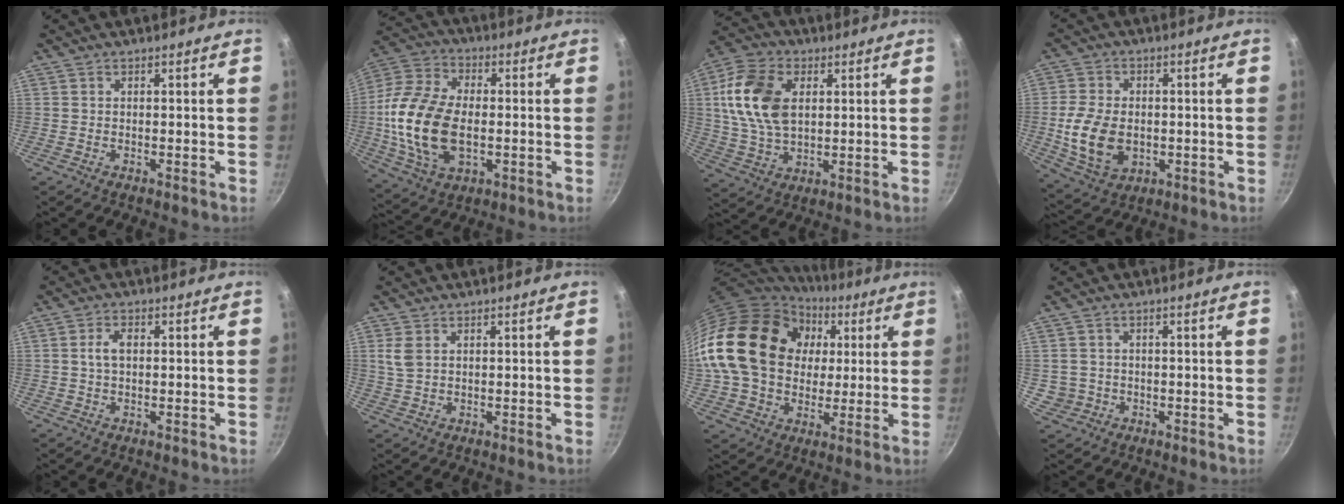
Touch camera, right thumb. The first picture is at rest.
{"total": 19.1, "force": [-1.5, 11.6, 15.1], "torque": [-0.292, 0.014, -0.032]}
{"total": 15.0, "force": [3.1, 9.6, 11.0], "torque": [-0.201, 0.000, 0.056]}
{"total": 11.7, "force": [-1.2, 8.1, 8.3], "torque": [-0.152, -0.004, -0.011]}
{"total": 3.3, "force": [0.4, 2.0, 2.6], "torque": [-0.044, 0.009, 0.005]}
{"total": 3.6, "force": [1.3, 2.3, 2.4], "torque": [-0.050, 0.000, 0.027]}
{"total": 26.7, "force": [5.1, 20.3, 16.5], "torque": [-0.299, 0.026, 0.091]}
{"total": 3.6, "force": [-0.3, 3.5, 0.7], "torque": [0.002, 0.012, 0.006]}